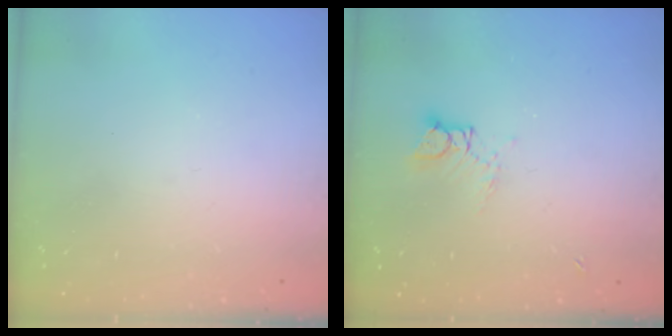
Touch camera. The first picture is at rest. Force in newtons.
{"total": 4.4, "press": 4.4, "slide": 0.3}